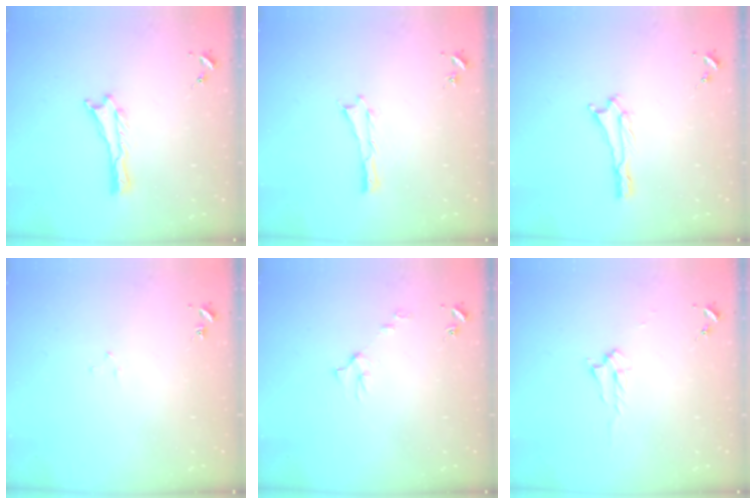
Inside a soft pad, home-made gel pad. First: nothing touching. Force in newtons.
{"total": 0.0}
{"total": 0.0}
{"total": 1.6, "press": 1.6, "slide": 0.1}
{"total": 3.1, "press": 3.1, "slide": 0.3}
{"total": 2.2, "press": 2.2, "slide": 0.4}